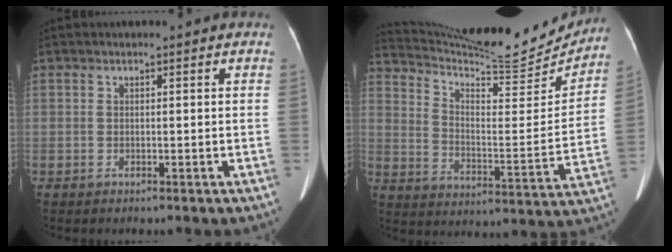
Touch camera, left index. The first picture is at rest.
{"total": 21.5, "force": [20.5, 1.9, 6.1], "torque": [-0.109, -0.048, 0.294]}